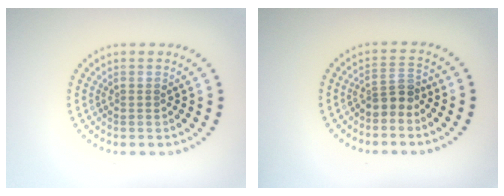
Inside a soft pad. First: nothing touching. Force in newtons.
{"total": 2.4, "press": 1.8, "slide": 1.6}